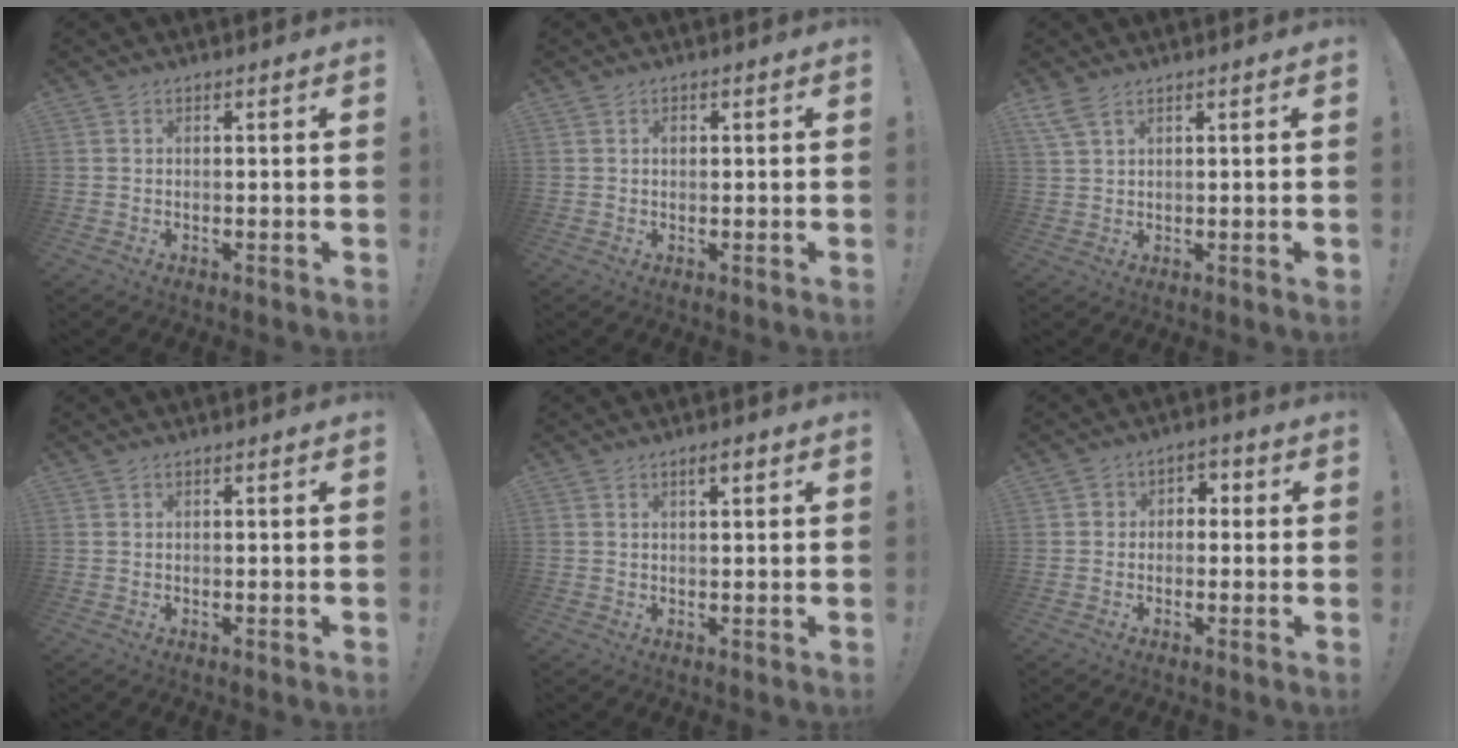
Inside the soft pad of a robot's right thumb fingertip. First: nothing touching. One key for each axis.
{"total": 0.9, "fx": 0.1, "fy": 0.8, "fz": 0.5, "tx": -0.003, "ty": 0.001, "tz": 0.000}
{"total": 4.0, "fx": 2.4, "fy": 1.1, "fz": 3.1, "tx": -0.062, "ty": -0.004, "tz": 0.047}
{"total": 0.0}
{"total": 2.4, "fx": 1.4, "fy": 0.6, "fz": 1.8, "tx": -0.030, "ty": -0.001, "tz": 0.022}
{"total": 4.2, "fx": -1.4, "fy": 3.7, "fz": 1.3, "tx": -0.010, "ty": 0.019, "tz": -0.028}